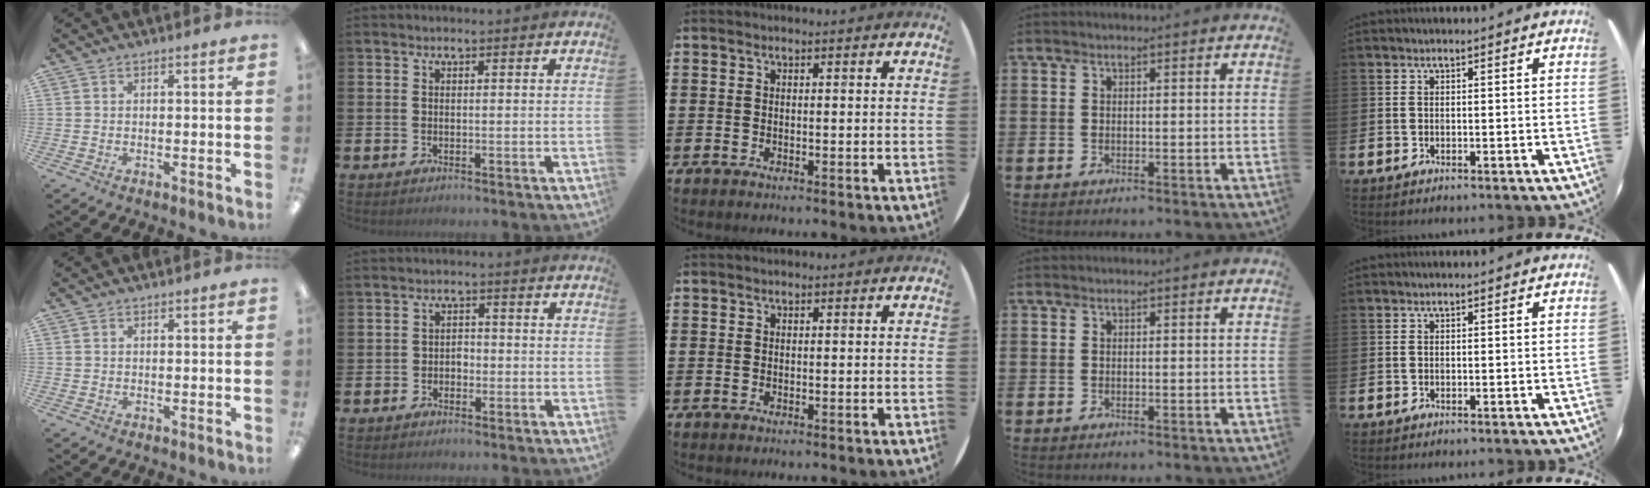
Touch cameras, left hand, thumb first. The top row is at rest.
{"thumb": {"total": 0.5, "force": [0.3, 0.4, -0.1], "torque": [0.002, 0.001, 0.006]}, "index": {"total": 1.8, "force": [-1.1, 1.4, 0.5], "torque": [-0.008, 0.004, -0.027]}}